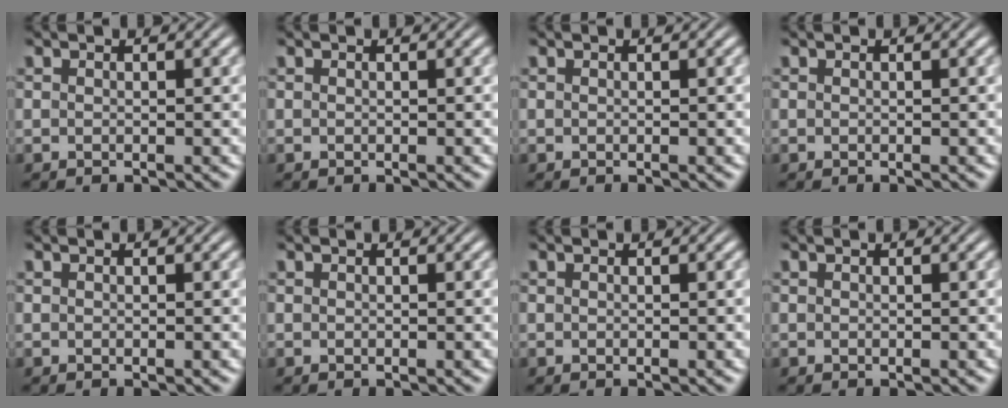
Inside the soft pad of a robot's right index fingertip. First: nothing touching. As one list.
[{"total": 0.0}, {"total": 0.0}, {"total": 0.0}, {"total": 0.0}, {"total": 0.0}, {"total": 0.0}, {"total": 0.0}]